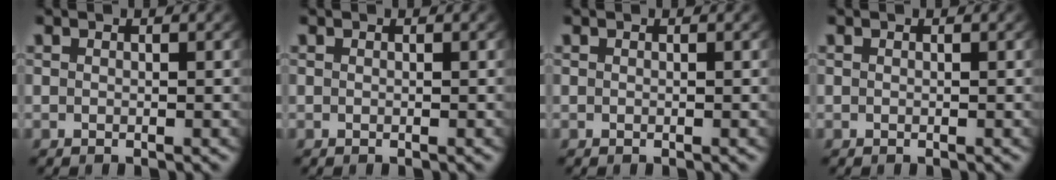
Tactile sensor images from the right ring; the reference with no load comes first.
{"total": 0.0}
{"total": 0.0}
{"total": 0.0}